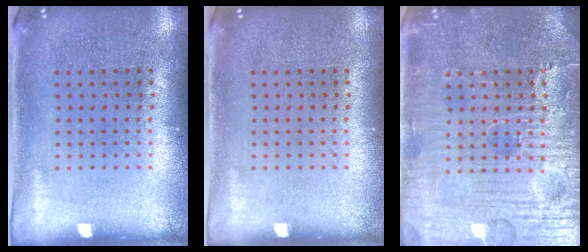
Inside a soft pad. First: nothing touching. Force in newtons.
{"total": 0.0}
{"total": 4.8, "press": 4.8, "slide": 0.5}